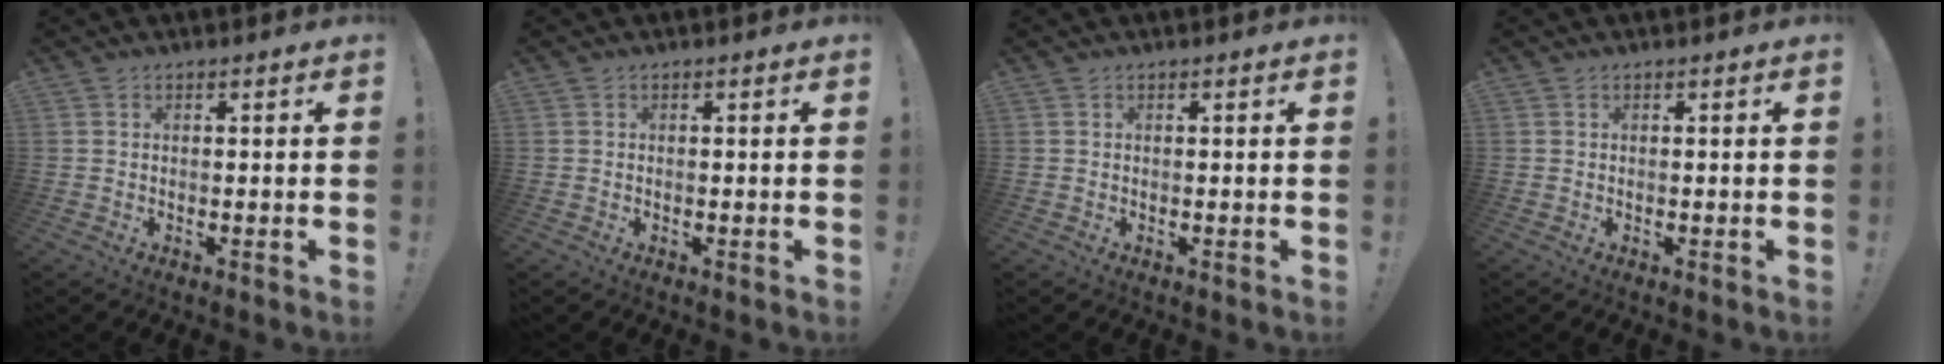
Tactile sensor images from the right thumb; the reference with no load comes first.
{"total": 0.0}
{"total": 0.0}
{"total": 0.0}